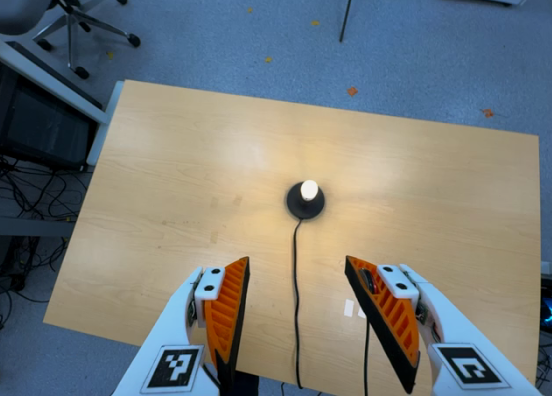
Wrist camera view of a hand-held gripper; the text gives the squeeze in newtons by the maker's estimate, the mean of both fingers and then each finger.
{"total": 0.0}